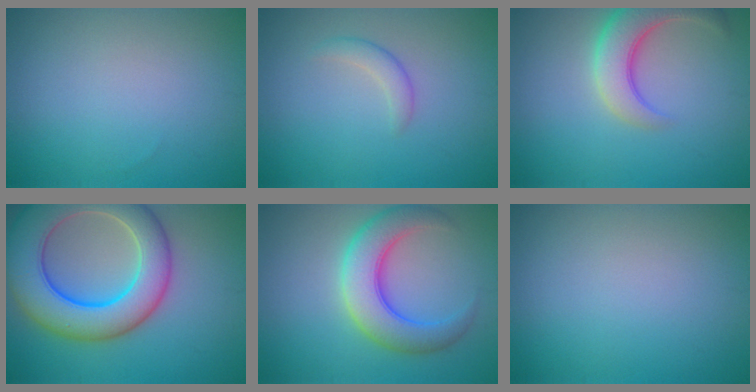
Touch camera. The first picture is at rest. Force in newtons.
{"total": 1.5, "press": 1.5, "slide": 0.0}
{"total": 5.7, "press": 5.6, "slide": 0.7}
{"total": 10.8, "press": 10.8, "slide": 0.3}
{"total": 6.4, "press": 6.4, "slide": 0.1}
{"total": 0.0}